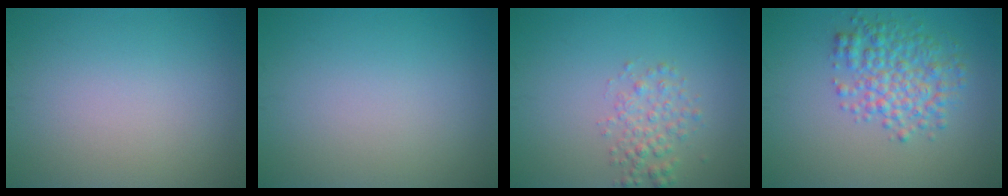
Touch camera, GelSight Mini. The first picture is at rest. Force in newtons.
{"total": 0.0}
{"total": 2.3, "press": 2.3, "slide": 0.1}
{"total": 4.6, "press": 4.6, "slide": 0.0}